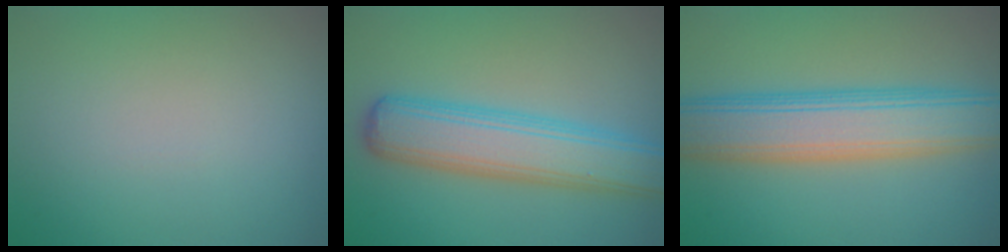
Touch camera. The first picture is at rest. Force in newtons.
{"total": 7.0, "press": 7.0, "slide": 0.1}
{"total": 8.4, "press": 8.4, "slide": 0.0}